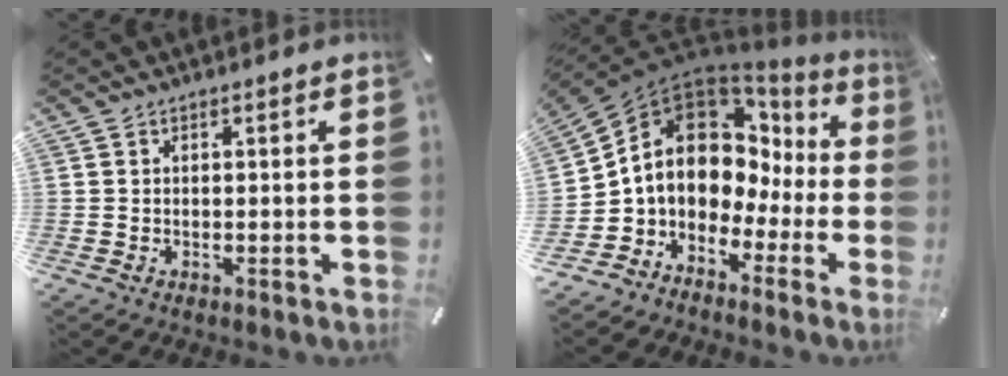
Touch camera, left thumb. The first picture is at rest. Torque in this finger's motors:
{"motor_torque": [0.90, 2.91, 1.29, -0.39, 0.24]}